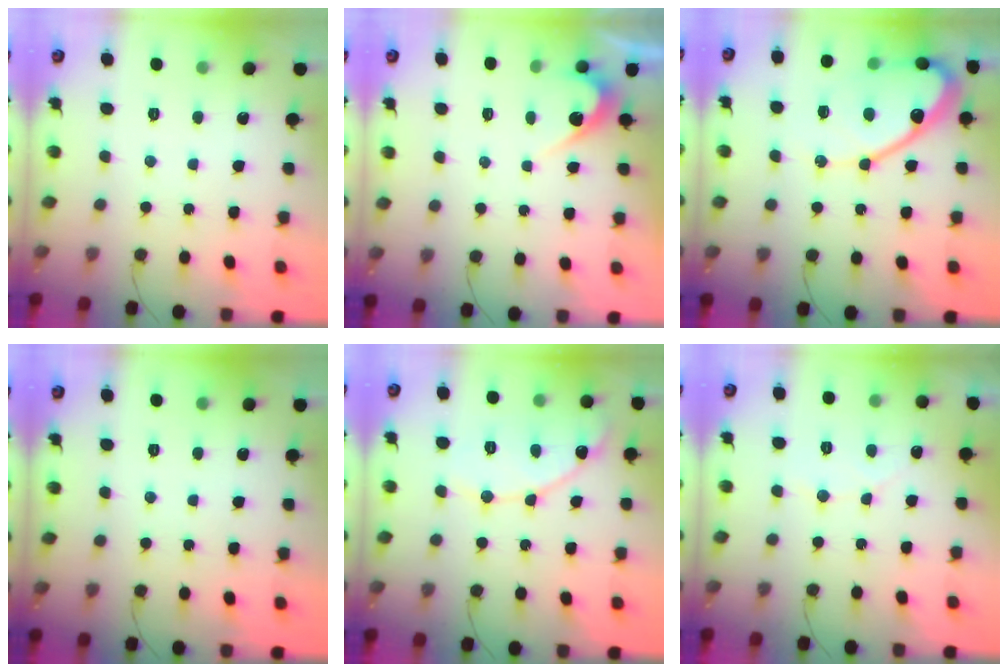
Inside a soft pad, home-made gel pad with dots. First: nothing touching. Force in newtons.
{"total": 4.2, "press": 4.1, "slide": 0.2}
{"total": 15.5, "press": 15.5, "slide": 1.2}
{"total": 0.0}
{"total": 11.4, "press": 11.3, "slide": 1.0}
{"total": 4.1, "press": 4.1, "slide": 0.4}